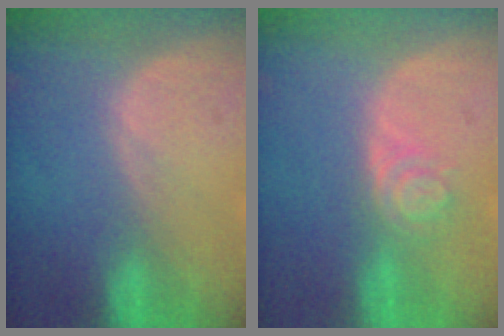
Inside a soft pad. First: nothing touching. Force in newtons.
{"total": 3.9, "press": 3.5, "slide": 1.9}